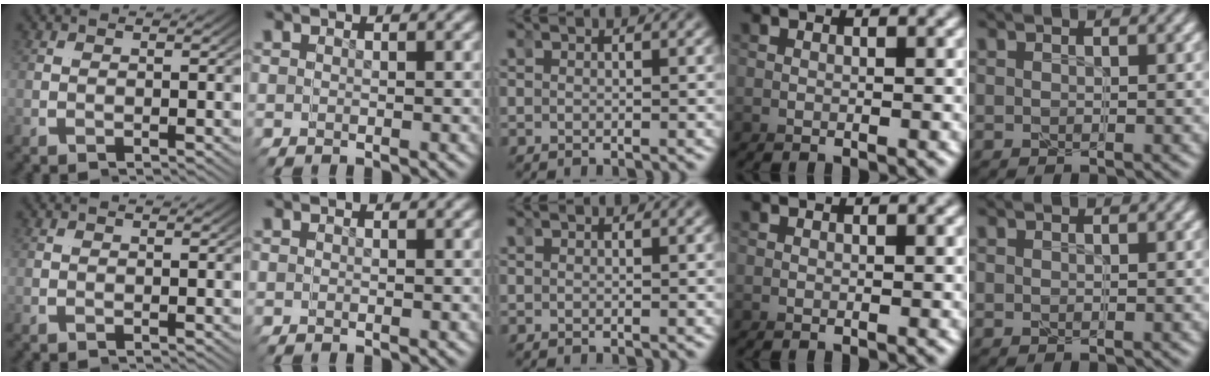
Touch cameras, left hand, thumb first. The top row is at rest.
{}